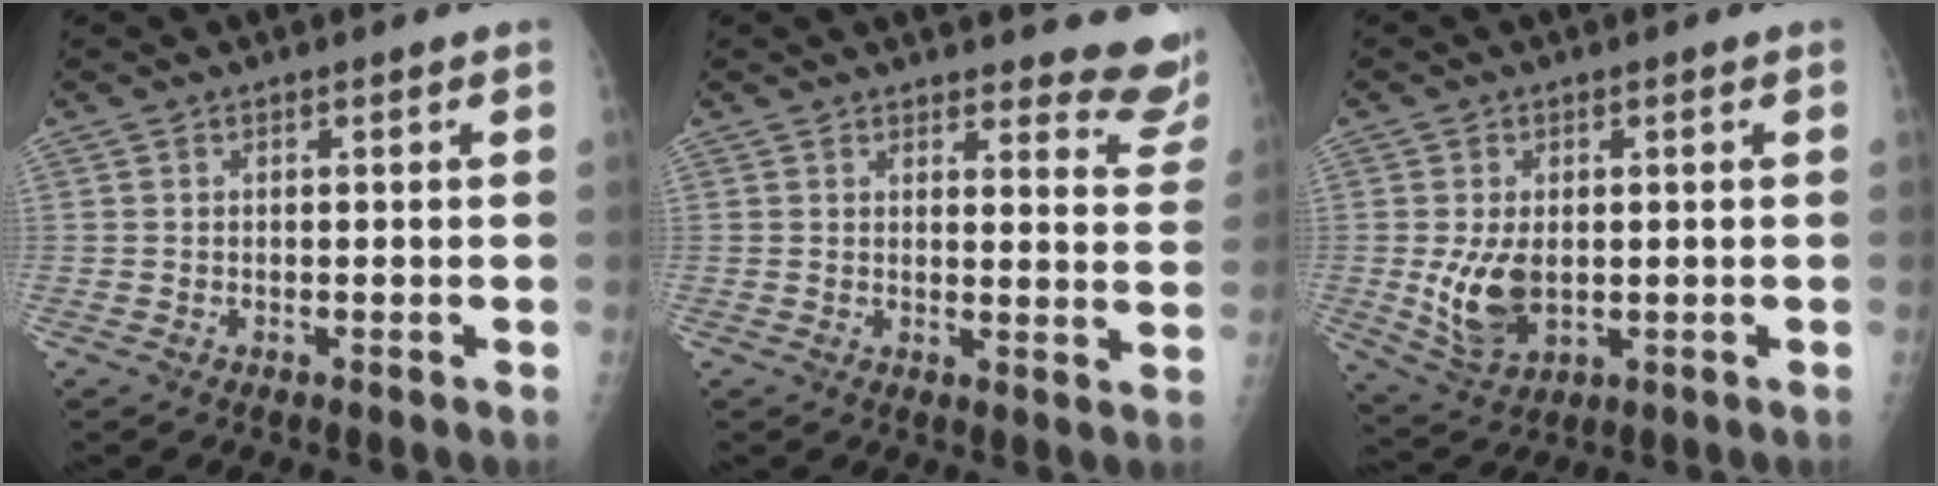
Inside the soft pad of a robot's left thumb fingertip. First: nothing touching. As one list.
[{"total": 9.8, "force": [9.4, 2.0, 1.4], "torque": [0.026, -0.088, 0.080]}, {"total": 8.1, "force": [-0.5, 5.1, 6.3], "torque": [-0.112, -0.012, 0.005]}]